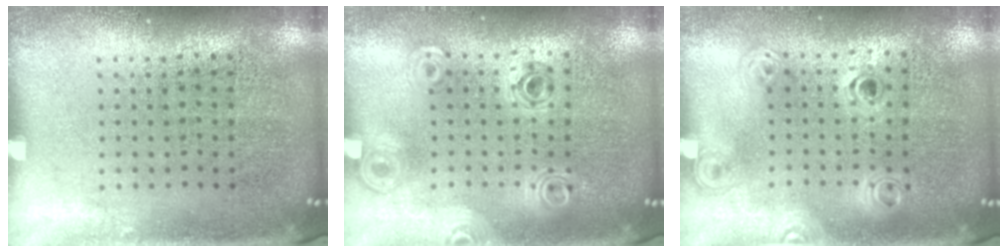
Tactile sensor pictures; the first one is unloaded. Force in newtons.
{"total": 0.8, "press": 0.8, "slide": 0.0}
{"total": 1.2, "press": 1.0, "slide": 0.7}